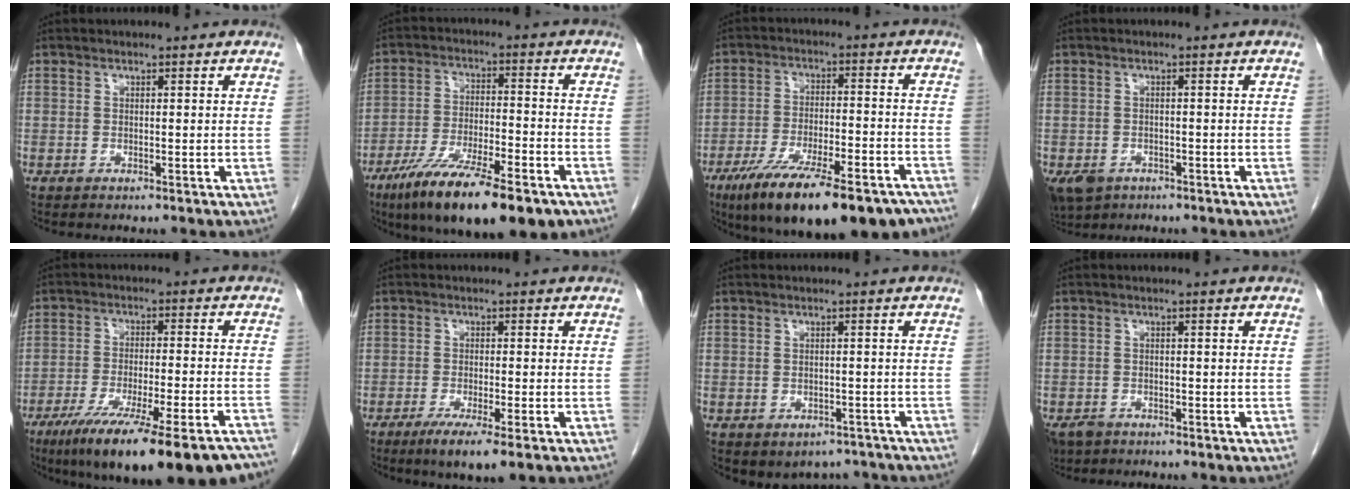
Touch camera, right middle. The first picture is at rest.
{"total": 17.2, "force": [-11.4, 3.3, 12.4], "torque": [-0.190, -0.030, -0.191]}
{"total": 21.6, "force": [-16.2, 4.6, 13.5], "torque": [-0.174, -0.011, -0.244]}
{"total": 6.1, "force": [-3.8, 4.2, 2.2], "torque": [-0.042, -0.003, -0.057]}
{"total": 22.8, "force": [-17.7, 1.8, 14.3], "torque": [-0.170, -0.036, -0.258]}
{"total": 5.9, "force": [-3.6, -0.2, 4.7], "torque": [-0.079, -0.018, -0.060]}
{"total": 4.8, "force": [-3.9, 2.8, 0.6], "torque": [0.007, 0.014, -0.046]}
{"total": 4.0, "force": [-2.8, 2.5, 1.4], "torque": [-0.028, -0.002, -0.044]}